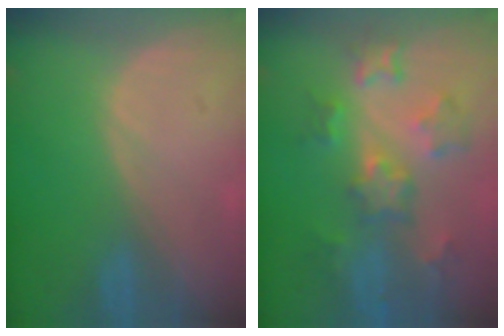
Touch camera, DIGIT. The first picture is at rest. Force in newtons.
{"total": 8.8, "press": 7.8, "slide": 4.0}